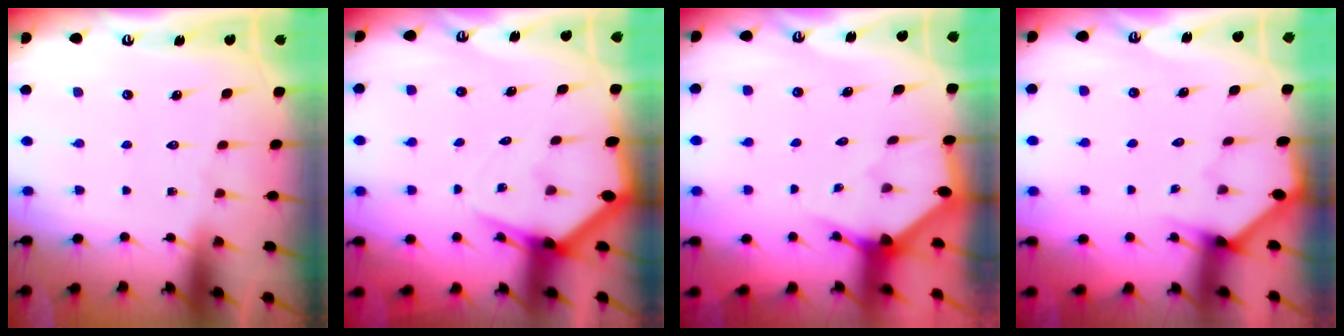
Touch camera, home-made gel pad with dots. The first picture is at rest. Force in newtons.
{"total": 4.5, "press": 4.5, "slide": 0.6}
{"total": 2.8, "press": 2.8, "slide": 0.2}
{"total": 2.4, "press": 2.3, "slide": 0.3}